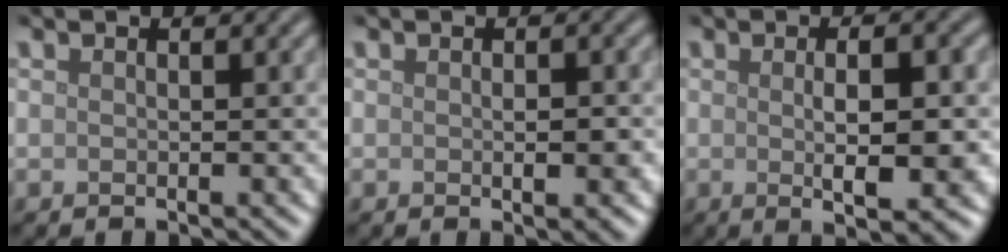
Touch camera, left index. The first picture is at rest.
{"total": 1.8, "force": [-0.2, 0.7, 1.7], "torque": [-0.025, -0.003, 0.000]}
{"total": 5.3, "force": [-0.1, 1.2, 5.1], "torque": [-0.076, -0.001, 0.003]}